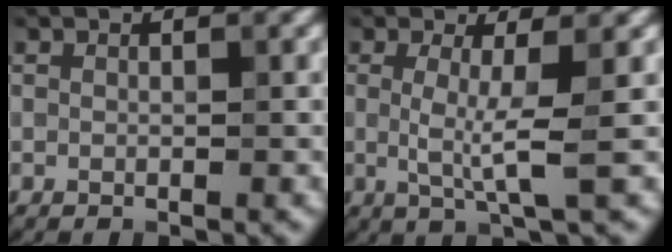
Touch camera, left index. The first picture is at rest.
{"total": 3.4, "force": [0.0, 0.4, 3.3], "torque": [-0.065, -0.008, -0.002]}